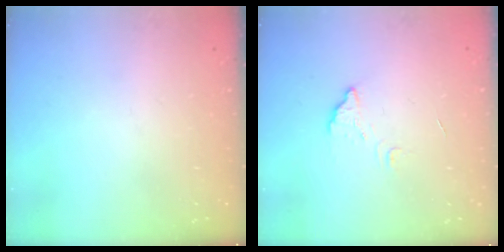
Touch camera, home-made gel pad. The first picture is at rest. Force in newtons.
{"total": 3.6, "press": 3.6, "slide": 0.2}